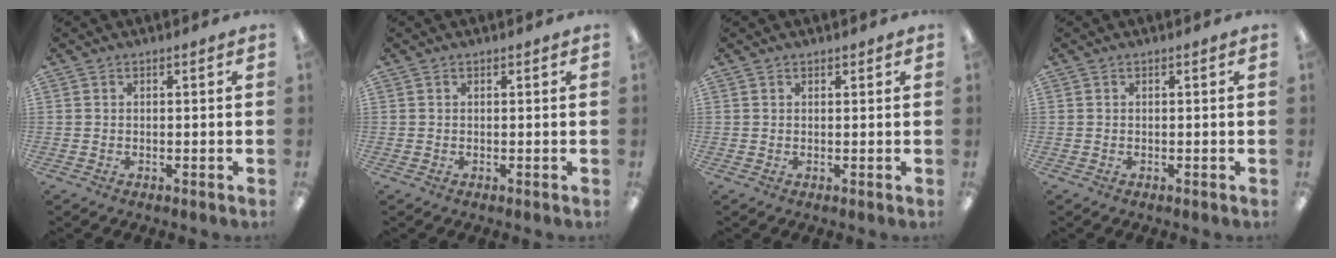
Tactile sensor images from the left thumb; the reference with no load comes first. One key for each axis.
{"total": 0.0}
{"total": 0.7, "fx": 0.6, "fy": 0.4, "fz": 0.1, "tx": -0.002, "ty": 0.001, "tz": 0.011}
{"total": 0.0}